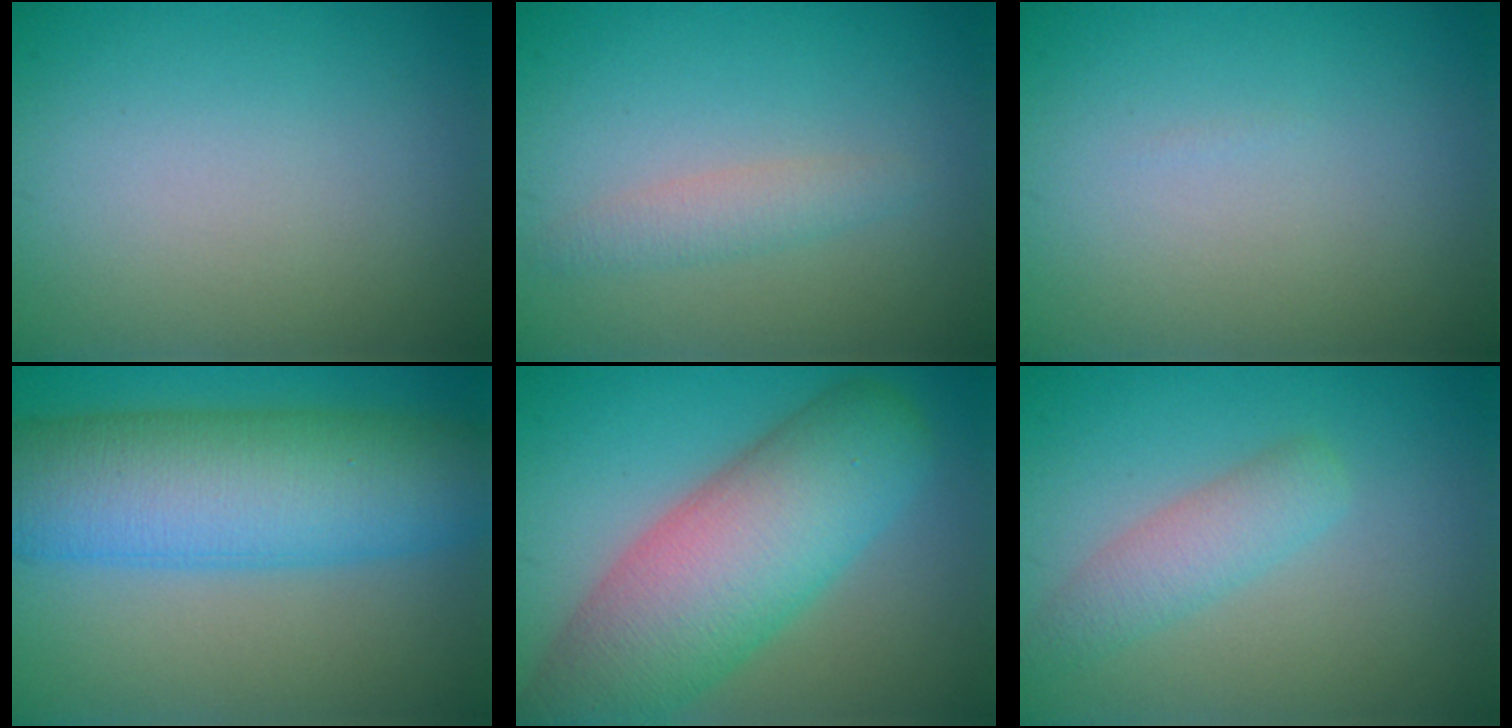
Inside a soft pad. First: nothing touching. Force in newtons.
{"total": 1.8, "press": 1.8, "slide": 0.1}
{"total": 0.0}
{"total": 11.5, "press": 11.5, "slide": 0.2}
{"total": 10.3, "press": 10.3, "slide": 0.5}
{"total": 2.6, "press": 2.6, "slide": 0.1}